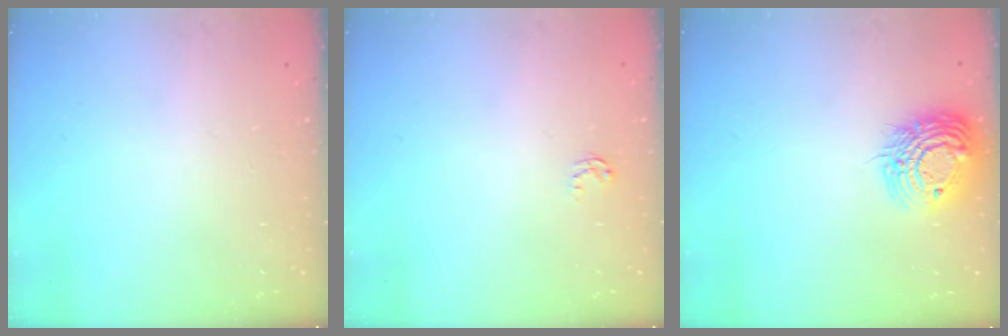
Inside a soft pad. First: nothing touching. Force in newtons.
{"total": 2.6, "press": 2.6, "slide": 0.4}
{"total": 15.3, "press": 15.2, "slide": 1.3}